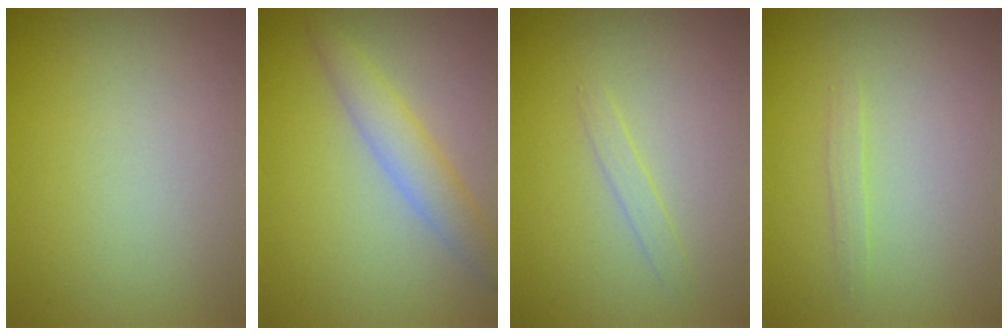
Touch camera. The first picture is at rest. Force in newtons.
{"total": 3.0, "press": 3.0, "slide": 0.1}
{"total": 0.9, "press": 0.9, "slide": 0.2}
{"total": 0.8, "press": 0.8, "slide": 0.1}